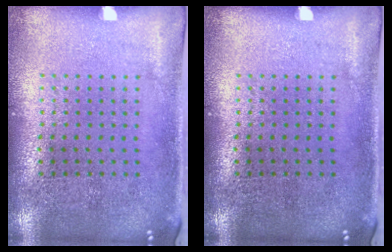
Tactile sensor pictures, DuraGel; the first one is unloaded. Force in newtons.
{"total": 0.0}